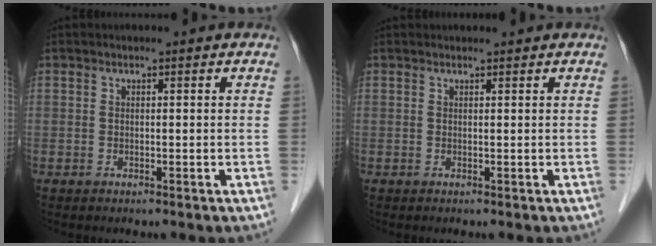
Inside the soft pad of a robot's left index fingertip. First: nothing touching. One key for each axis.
{"total": 1.8, "fx": 1.7, "fy": 0.2, "fz": 0.3, "tx": -0.006, "ty": 0.022, "tz": 0.025}